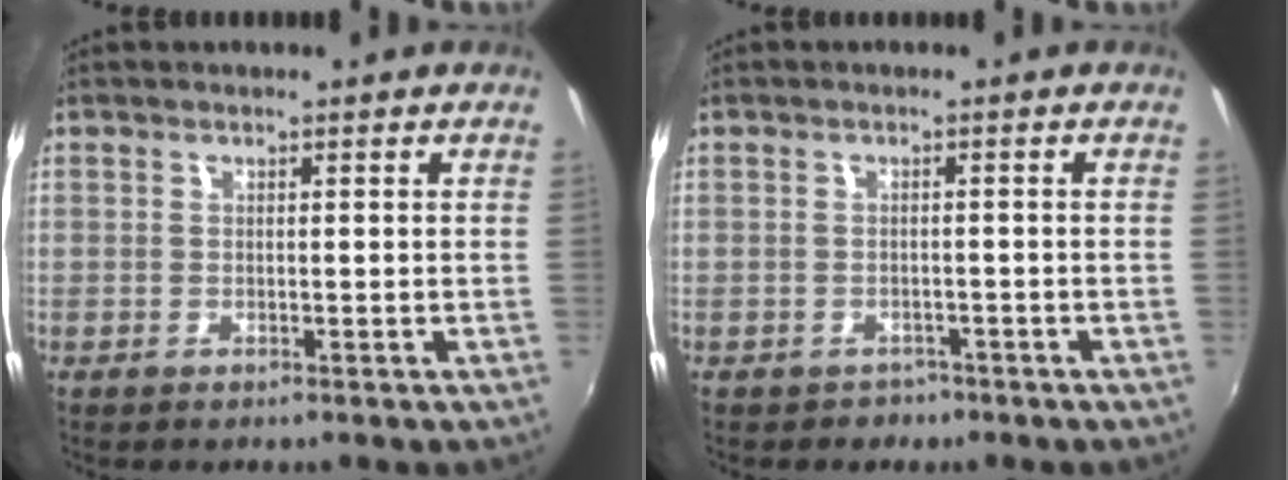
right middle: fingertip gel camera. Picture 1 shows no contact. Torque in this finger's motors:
{"motor_torque": [0.01, -0.12, -0.07, 0.00]}